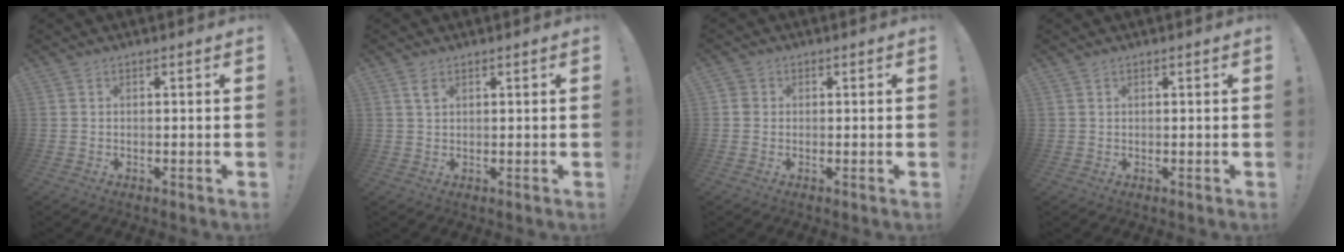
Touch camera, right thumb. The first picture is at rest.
{"total": 2.3, "force": [1.3, 1.1, 1.6], "torque": [-0.020, -0.006, 0.022]}
{"total": 1.8, "force": [0.2, 1.7, 0.6], "torque": [-0.012, 0.006, 0.004]}
{"total": 0.8, "force": [0.6, 0.5, 0.2], "torque": [-0.005, 0.001, 0.011]}